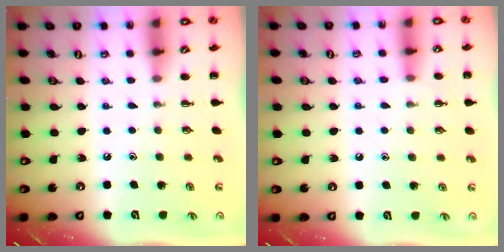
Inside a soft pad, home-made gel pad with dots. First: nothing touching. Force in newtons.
{"total": 7.5, "press": 7.1, "slide": 2.3}